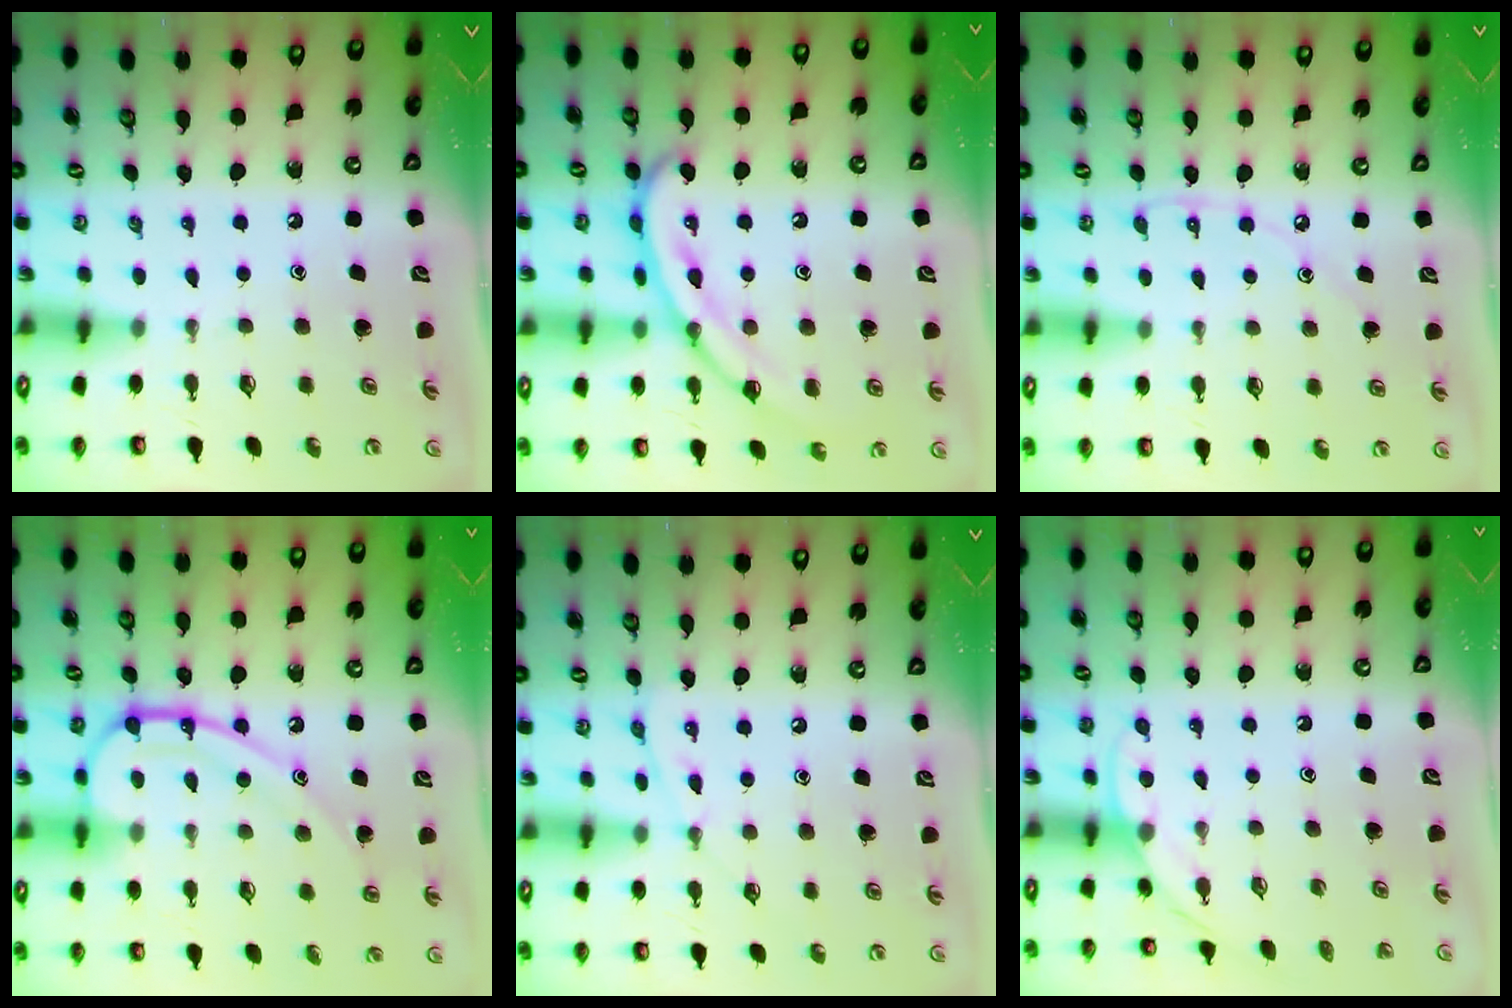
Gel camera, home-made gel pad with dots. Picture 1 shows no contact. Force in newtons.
{"total": 13.9, "press": 13.8, "slide": 0.8}
{"total": 3.9, "press": 3.8, "slide": 0.6}
{"total": 13.7, "press": 13.6, "slide": 1.1}
{"total": 4.1, "press": 4.0, "slide": 0.5}
{"total": 4.9, "press": 4.9, "slide": 0.3}